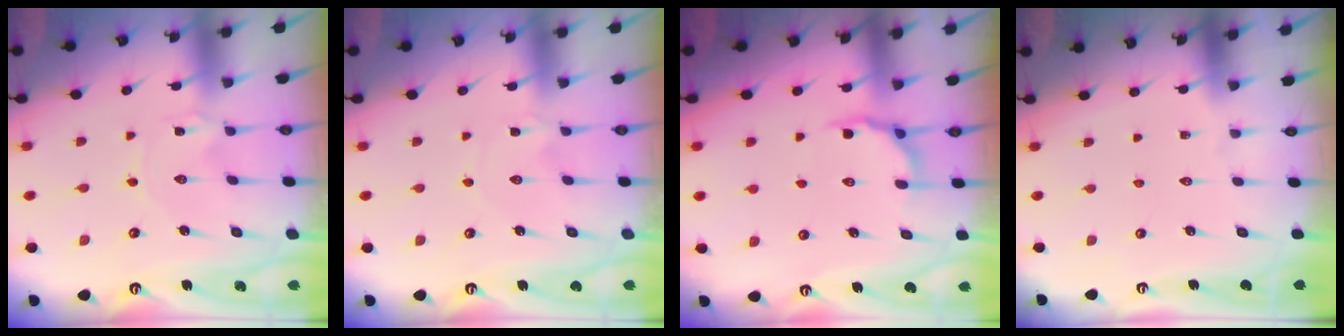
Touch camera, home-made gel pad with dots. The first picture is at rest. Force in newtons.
{"total": 0.0}
{"total": 5.6, "press": 5.1, "slide": 2.3}
{"total": 0.0}